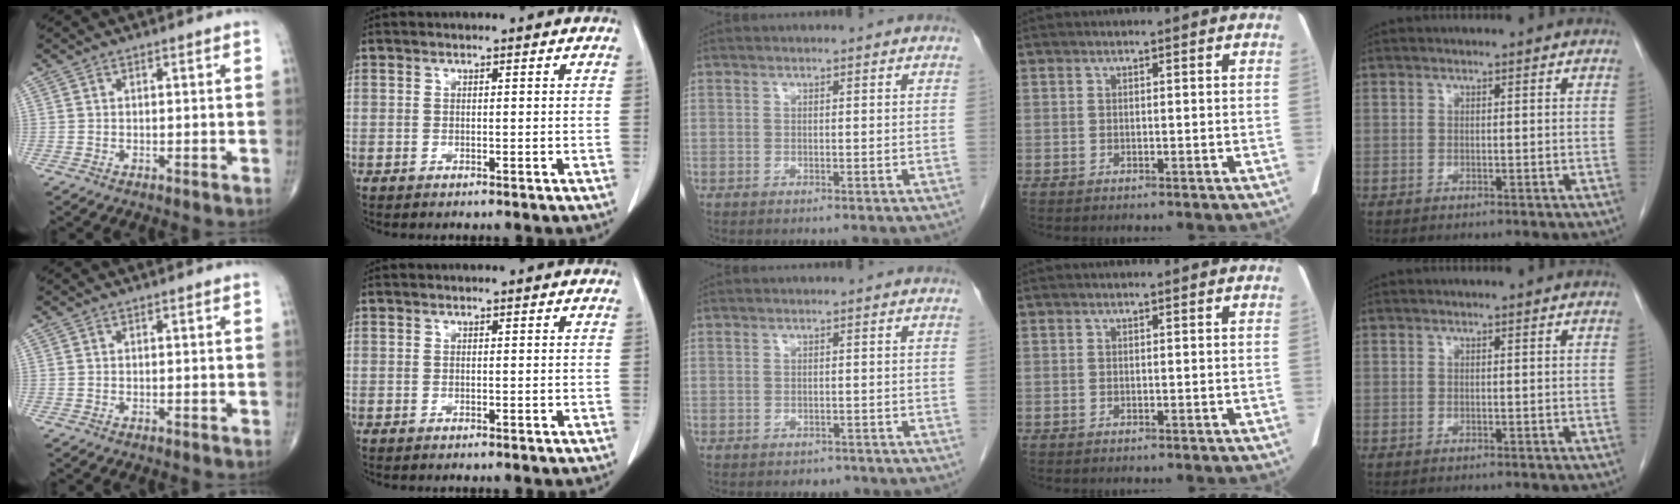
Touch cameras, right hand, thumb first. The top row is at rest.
{"middle": {"total": 1.5, "force": [-1.1, 0.9, 0.2], "torque": [-0.006, 0.001, -0.013]}}